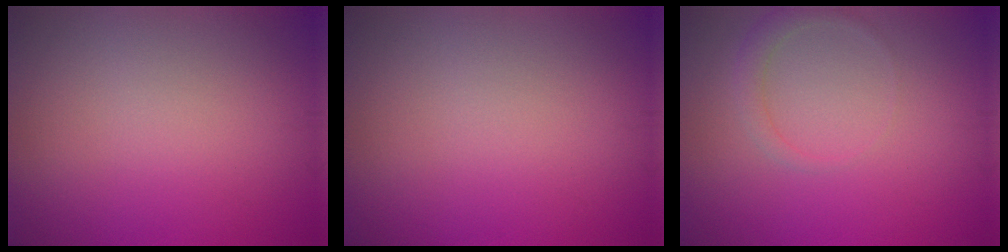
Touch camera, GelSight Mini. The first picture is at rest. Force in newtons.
{"total": 0.0}
{"total": 1.5, "press": 1.5, "slide": 0.1}